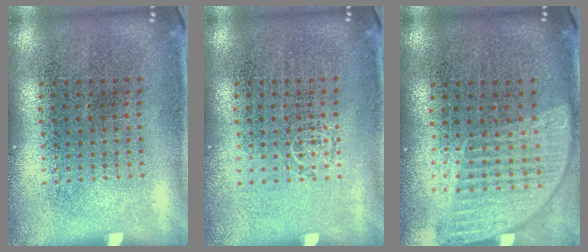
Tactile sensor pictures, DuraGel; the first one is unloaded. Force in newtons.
{"total": 0.6, "press": 0.6, "slide": 0.1}
{"total": 1.1, "press": 1.1, "slide": 0.3}